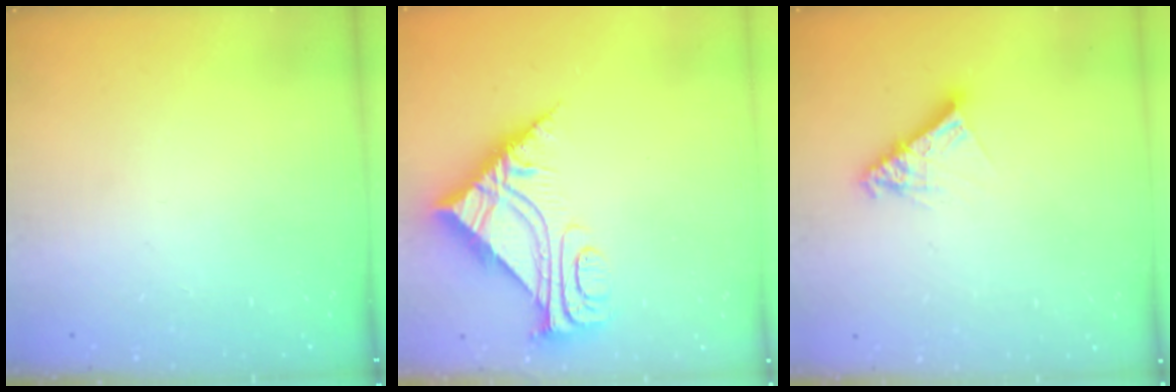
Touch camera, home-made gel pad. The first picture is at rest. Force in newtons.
{"total": 7.9, "press": 7.9, "slide": 0.8}
{"total": 9.5, "press": 9.5, "slide": 0.7}